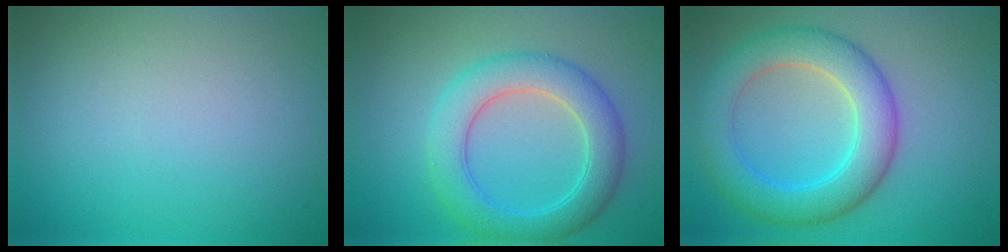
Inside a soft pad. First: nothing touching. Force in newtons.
{"total": 5.3, "press": 5.3, "slide": 0.3}
{"total": 6.5, "press": 6.5, "slide": 0.4}